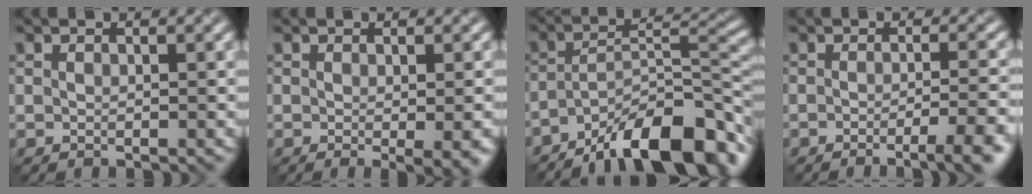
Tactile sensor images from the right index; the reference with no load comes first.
{"total": 3.0, "force": [-0.8, 0.5, 2.9], "torque": [-0.041, -0.011, -0.007]}
{"total": 12.0, "force": [-8.3, 3.4, 8.0], "torque": [-0.115, 0.016, -0.150]}
{"total": 5.0, "force": [-2.5, 1.1, 4.1], "torque": [-0.047, -0.002, -0.040]}